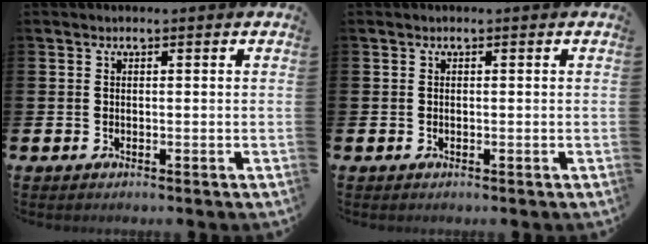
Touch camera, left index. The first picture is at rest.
{"total": 0.0}